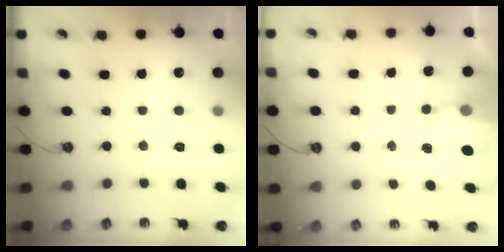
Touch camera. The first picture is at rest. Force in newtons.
{"total": 2.7, "press": 2.6, "slide": 0.4}